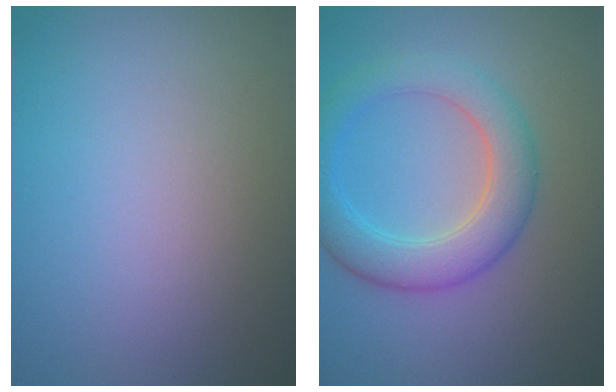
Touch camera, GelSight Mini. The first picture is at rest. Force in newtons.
{"total": 5.1, "press": 5.1, "slide": 0.3}